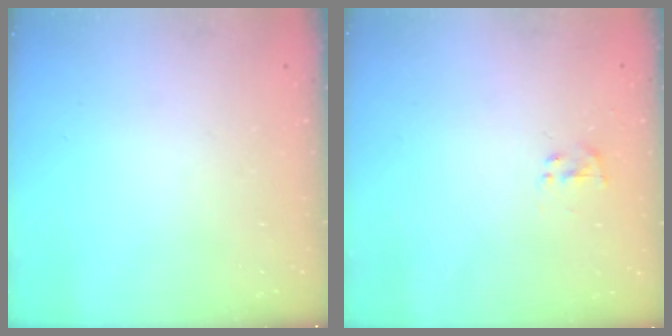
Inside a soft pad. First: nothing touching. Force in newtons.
{"total": 1.5, "press": 1.3, "slide": 0.7}